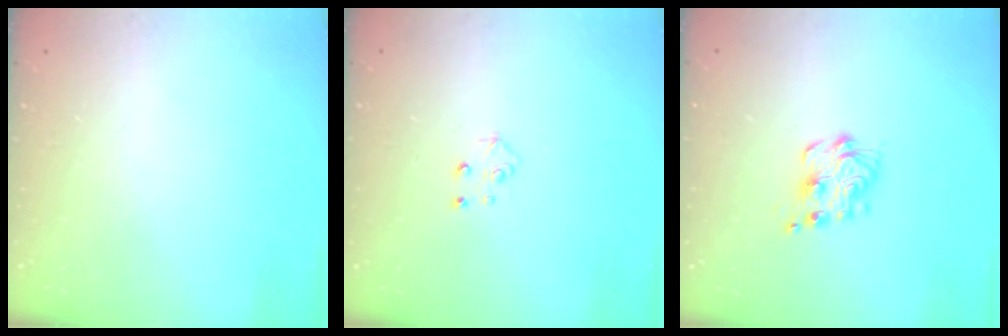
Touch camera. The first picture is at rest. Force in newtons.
{"total": 4.5, "press": 4.4, "slide": 0.4}
{"total": 8.1, "press": 8.1, "slide": 0.4}